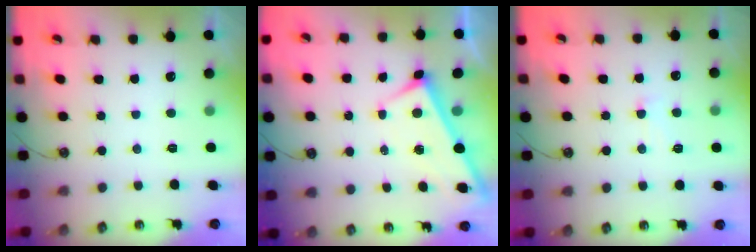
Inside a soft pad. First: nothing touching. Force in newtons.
{"total": 2.7, "press": 2.7, "slide": 0.4}
{"total": 0.8, "press": 0.2, "slide": 0.8}